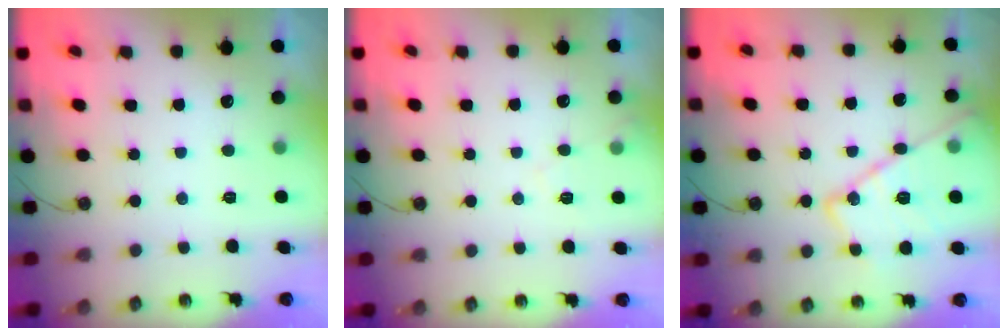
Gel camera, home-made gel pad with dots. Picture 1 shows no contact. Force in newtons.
{"total": 6.1, "press": 6.0, "slide": 0.8}
{"total": 18.2, "press": 18.2, "slide": 1.5}